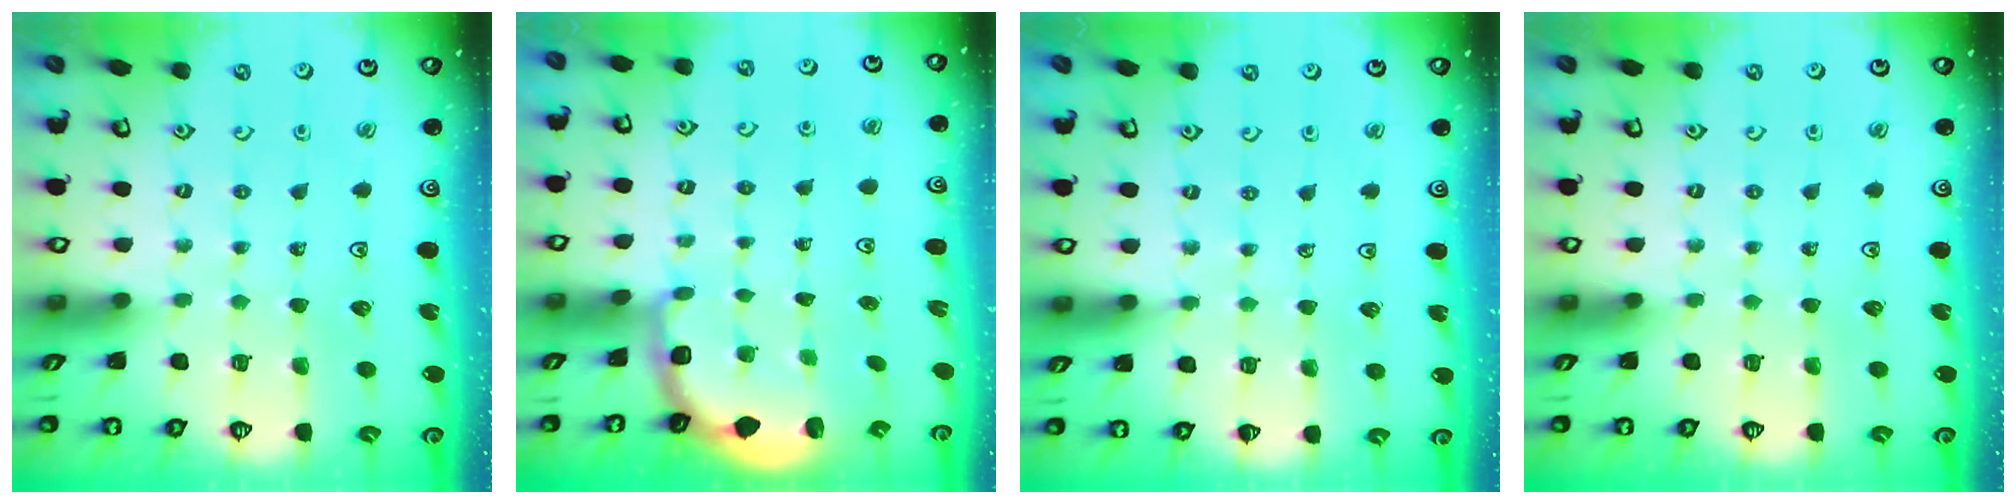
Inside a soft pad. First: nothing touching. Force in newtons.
{"total": 2.3, "press": 2.2, "slide": 0.6}
{"total": 3.0, "press": 2.9, "slide": 0.5}
{"total": 0.0}